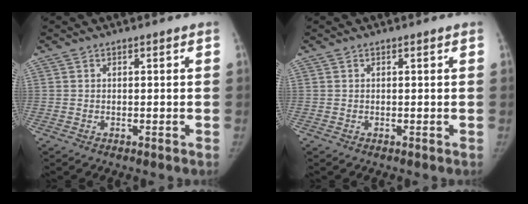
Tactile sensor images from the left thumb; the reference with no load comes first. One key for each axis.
{"total": 0.0}